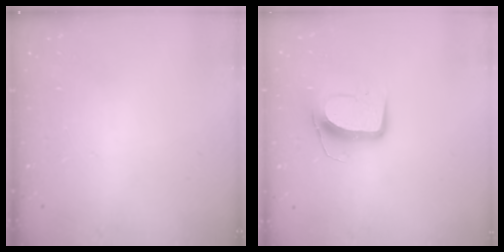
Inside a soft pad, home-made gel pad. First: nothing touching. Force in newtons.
{"total": 10.5, "press": 10.5, "slide": 0.4}